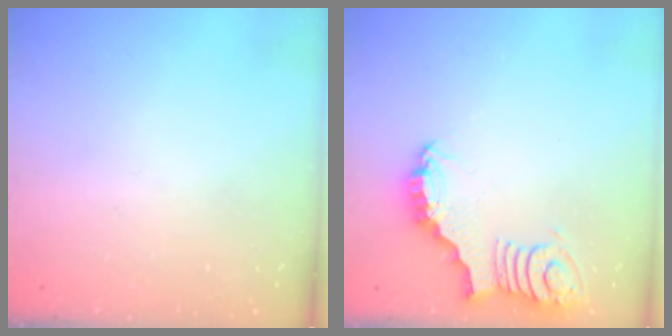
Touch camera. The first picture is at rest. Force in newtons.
{"total": 3.0, "press": 3.0, "slide": 0.5}